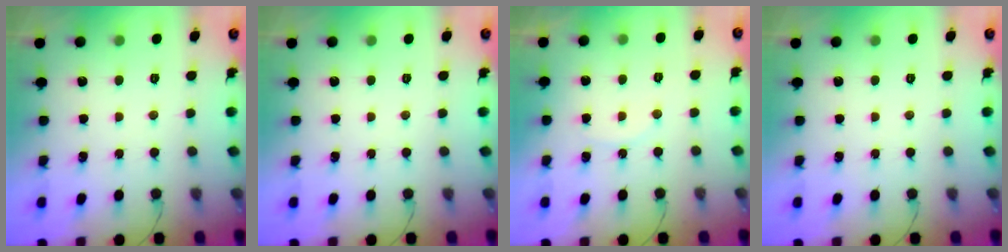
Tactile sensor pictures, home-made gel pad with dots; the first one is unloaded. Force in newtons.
{"total": 0.0}
{"total": 4.4, "press": 4.4, "slide": 0.5}
{"total": 0.0}